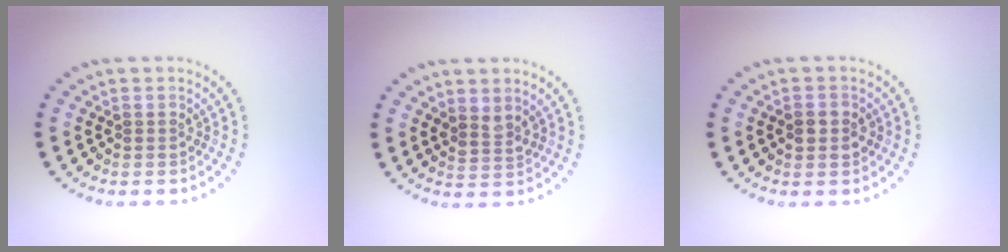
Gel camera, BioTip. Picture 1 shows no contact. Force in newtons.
{"total": 1.5, "press": 1.2, "slide": 0.9}
{"total": 1.4, "press": 1.4, "slide": 0.1}